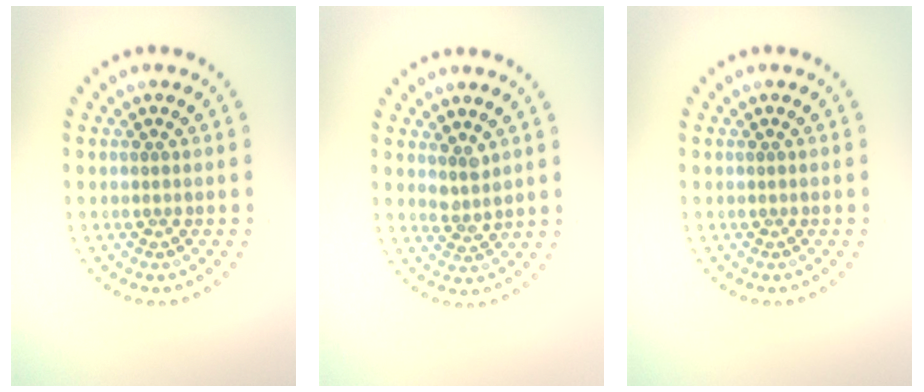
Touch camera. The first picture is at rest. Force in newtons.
{"total": 1.9, "press": 1.5, "slide": 1.2}
{"total": 0.0}